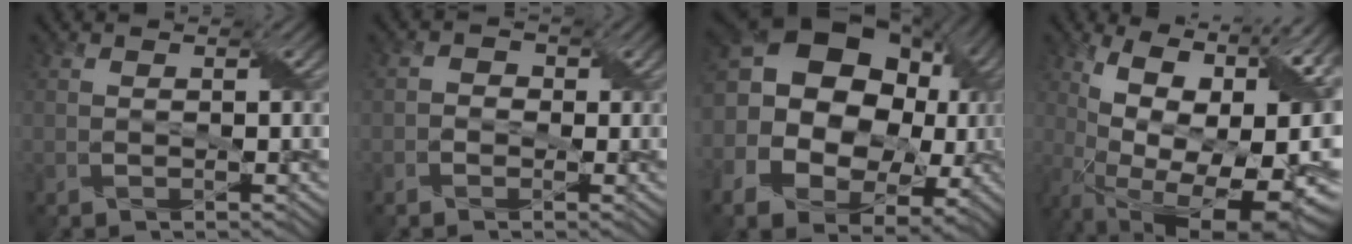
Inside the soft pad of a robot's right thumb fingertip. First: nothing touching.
{"total": 1.5, "force": [-0.5, 1.4, 0.4], "torque": [0.001, 0.007, -0.017]}
{"total": 20.8, "force": [1.3, 16.3, 12.9], "torque": [-0.278, 0.000, 0.030]}
{"total": 19.7, "force": [-1.0, 10.1, 16.9], "torque": [-0.238, 0.002, 0.000]}